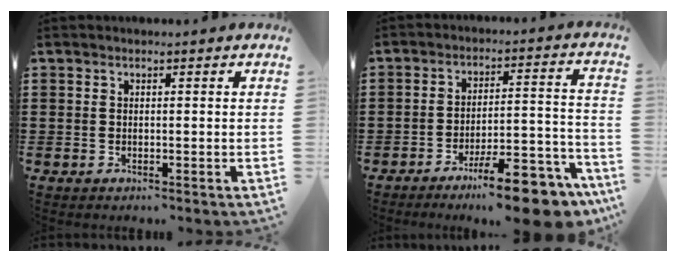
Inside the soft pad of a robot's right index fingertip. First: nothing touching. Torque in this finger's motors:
{"motor_torque": [0.31, -0.05, -1.01, -0.21]}